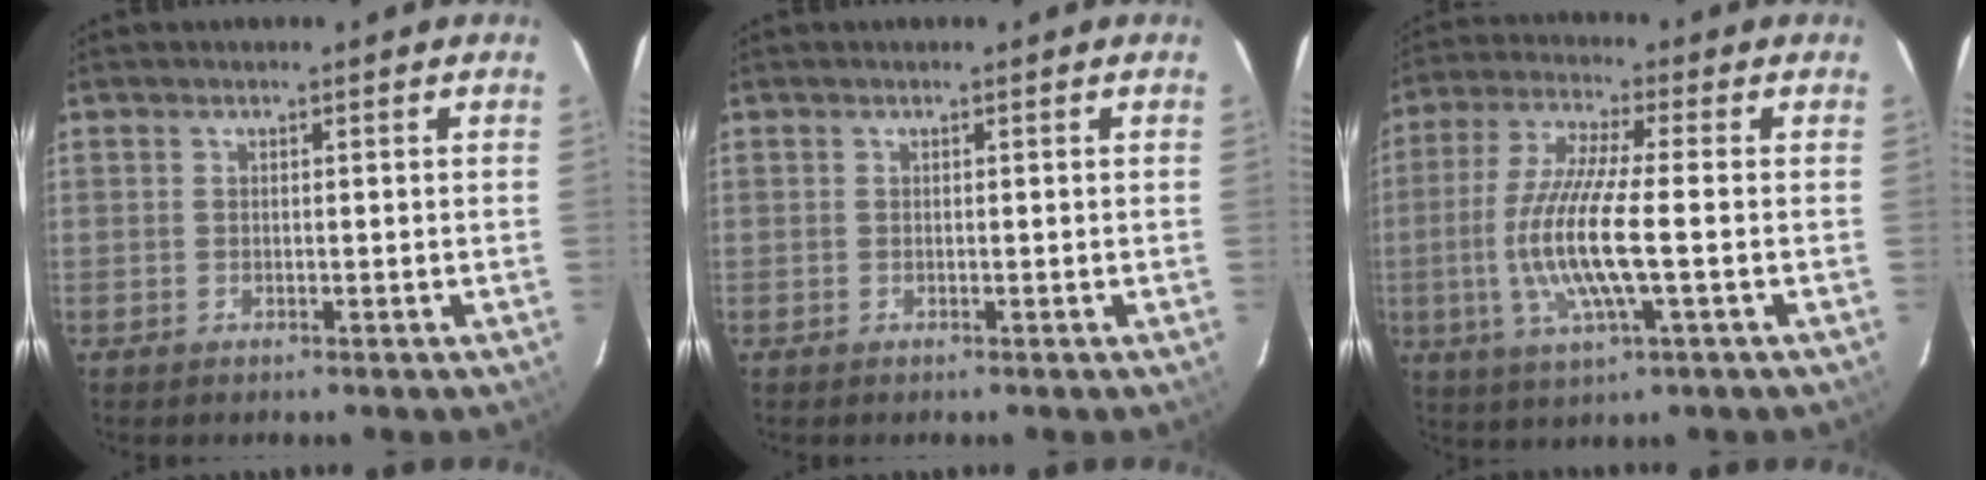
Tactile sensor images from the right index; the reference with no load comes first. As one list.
[{"total": 0.0}, {"total": 13.3, "force": [-2.2, 1.7, 13.0], "torque": [-0.264, -0.008, -0.041]}]